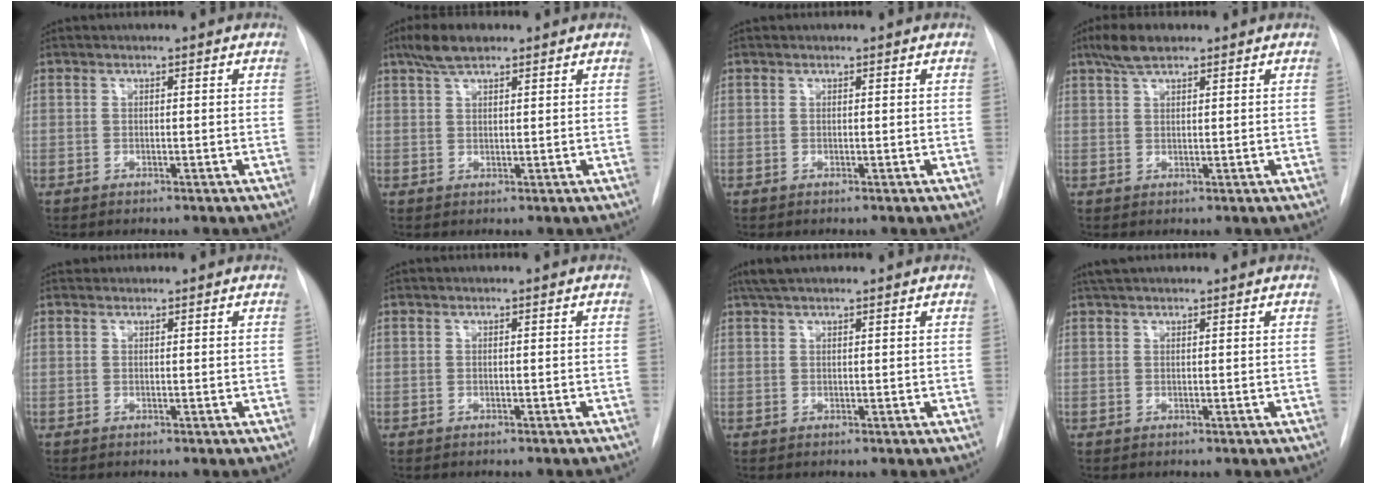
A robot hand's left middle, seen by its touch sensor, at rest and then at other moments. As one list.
[{"total": 4.6, "force": [3.3, 1.3, 2.8], "torque": [-0.061, 0.013, 0.061]}, {"total": 0.0}, {"total": 4.2, "force": [3.1, 1.2, 2.6], "torque": [-0.056, 0.012, 0.057]}, {"total": 0.7, "force": [0.6, 0.3, -0.1], "torque": [-0.001, 0.011, 0.010]}, {"total": 1.4, "force": [-1.3, 0.0, 0.5], "torque": [-0.008, 0.001, -0.016]}, {"total": 3.7, "force": [3.0, 0.8, 2.1], "torque": [-0.039, 0.026, 0.054]}, {"total": 2.8, "force": [2.4, 0.6, 1.4], "torque": [-0.024, 0.026, 0.043]}]